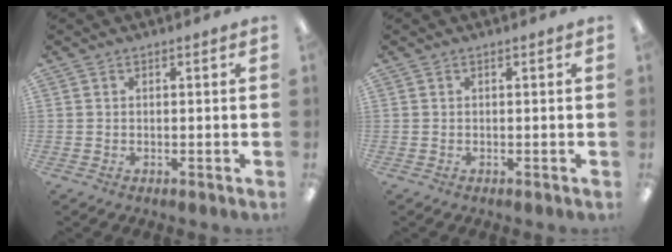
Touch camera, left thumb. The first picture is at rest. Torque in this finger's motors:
{"motor_torque": [0.00, 0.00, 0.07, 0.07, 0.00]}